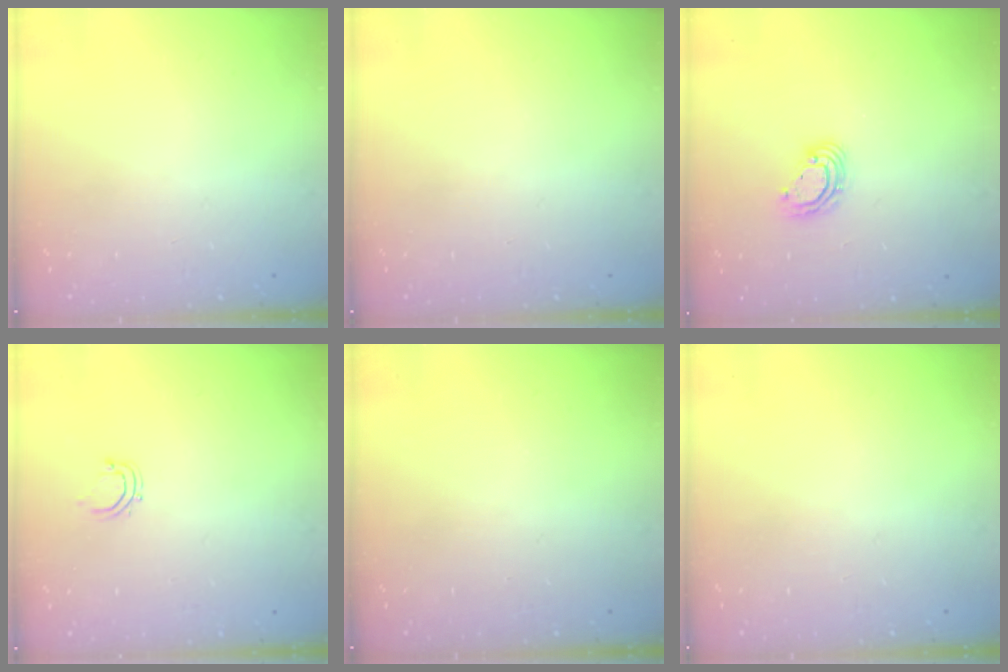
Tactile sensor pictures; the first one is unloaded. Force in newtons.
{"total": 0.0}
{"total": 6.6, "press": 6.6, "slide": 0.9}
{"total": 2.8, "press": 2.8, "slide": 0.5}
{"total": 0.0}
{"total": 0.0}